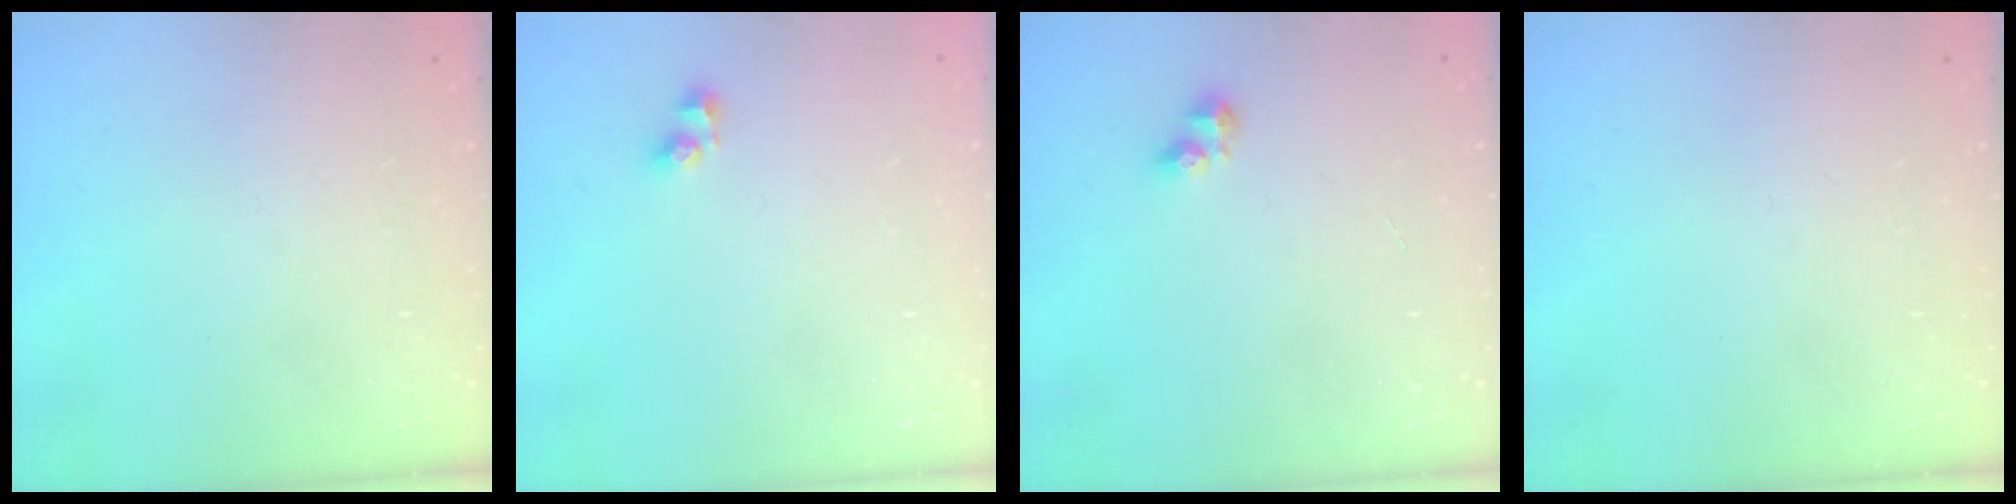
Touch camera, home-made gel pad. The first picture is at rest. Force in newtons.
{"total": 4.5, "press": 4.5, "slide": 0.4}
{"total": 3.4, "press": 3.4, "slide": 0.5}
{"total": 0.0}